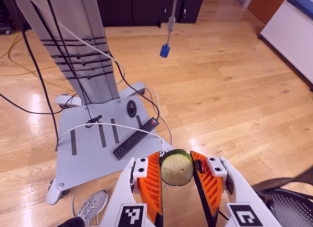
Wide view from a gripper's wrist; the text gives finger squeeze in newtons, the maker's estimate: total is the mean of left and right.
{"total": 7.0, "left": 7.2, "right": 6.8}